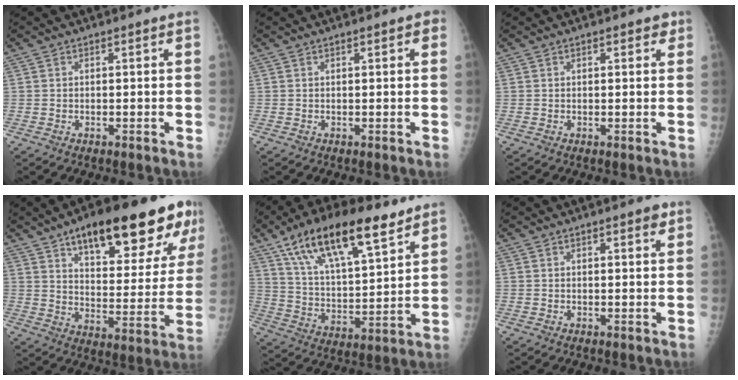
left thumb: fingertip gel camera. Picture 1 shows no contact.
{"total": 1.8, "force": [0.8, 0.7, 1.5], "torque": [-0.016, 0.002, 0.009]}
{"total": 1.9, "force": [1.1, 1.1, 1.2], "torque": [-0.003, -0.002, 0.011]}
{"total": 25.3, "force": [14.8, 8.4, 18.8], "torque": [-0.230, -0.033, 0.217]}
{"total": 21.5, "force": [13.1, 7.7, 15.2], "torque": [-0.238, -0.037, 0.235]}
{"total": 2.5, "force": [1.4, 0.8, 1.9], "torque": [-0.019, -0.004, 0.017]}